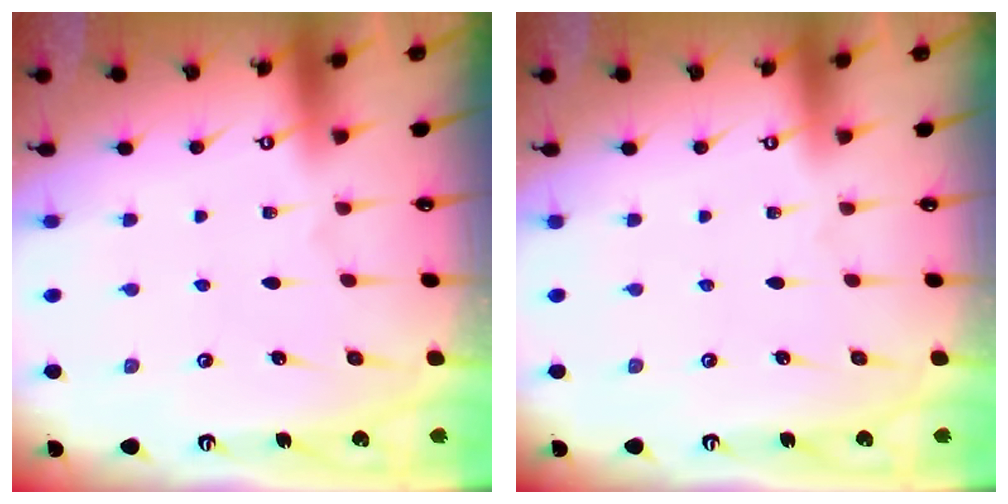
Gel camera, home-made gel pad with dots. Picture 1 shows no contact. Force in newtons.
{"total": 0.0}